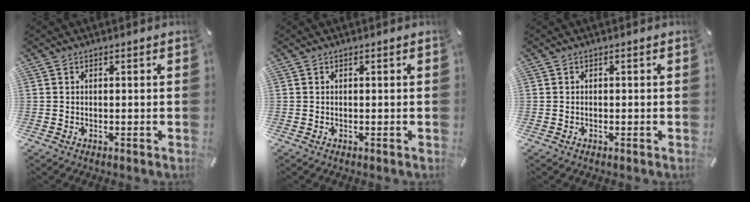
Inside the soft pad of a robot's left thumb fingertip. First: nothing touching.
{"total": 0.0}
{"total": 0.5, "force": [-0.2, 0.3, 0.4], "torque": [-0.008, 0.000, -0.004]}